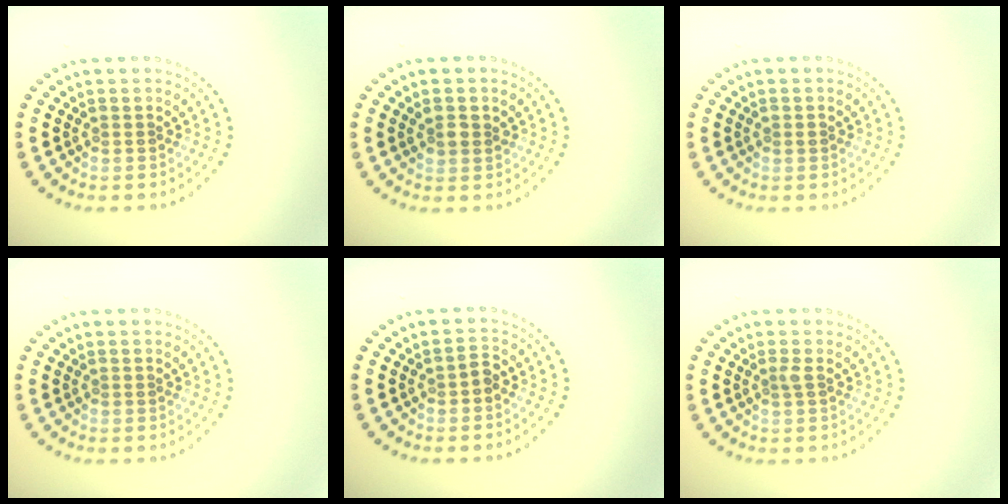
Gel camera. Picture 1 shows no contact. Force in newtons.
{"total": 1.5, "press": 1.4, "slide": 0.5}
{"total": 0.7, "press": 0.7, "slide": 0.2}
{"total": 0.0}
{"total": 1.1, "press": 1.0, "slide": 0.5}
{"total": 0.6, "press": 0.5, "slide": 0.3}